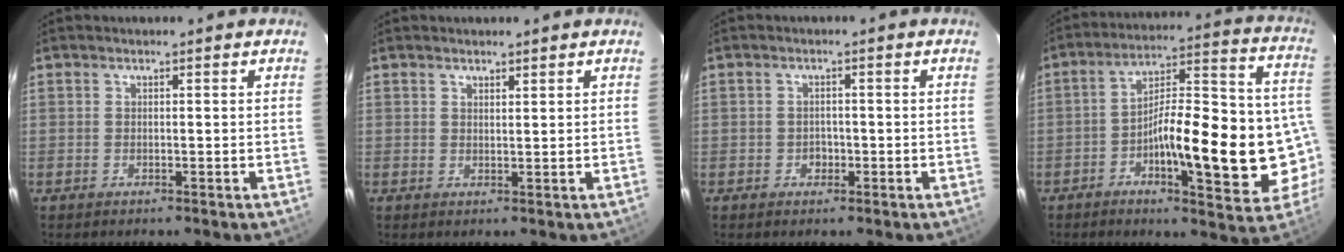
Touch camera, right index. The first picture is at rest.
{"total": 1.3, "force": [1.2, 0.3, 0.5], "torque": [-0.009, -0.001, 0.019]}
{"total": 1.8, "force": [-0.6, 1.5, 0.6], "torque": [-0.011, 0.004, -0.007]}
{"total": 21.8, "force": [-6.7, 6.6, 19.7], "torque": [-0.262, 0.024, -0.096]}